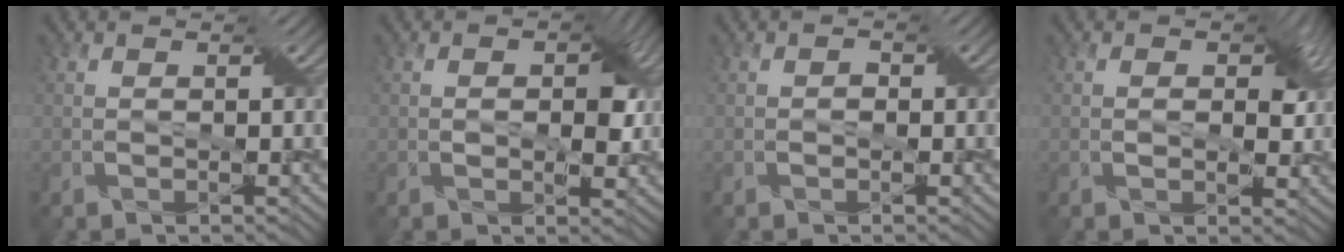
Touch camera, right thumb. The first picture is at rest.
{"total": 4.7, "force": [0.5, 2.9, 3.7], "torque": [-0.051, -0.004, 0.007]}
{"total": 0.7, "force": [-0.2, 0.6, 0.4], "torque": [-0.006, -0.001, -0.008]}
{"total": 4.2, "force": [0.9, 2.8, 3.1], "torque": [-0.046, -0.005, 0.008]}